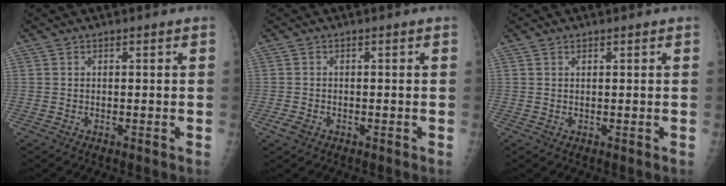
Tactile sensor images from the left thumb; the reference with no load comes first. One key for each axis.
{"total": 1.9, "fx": -1.0, "fy": 1.3, "fz": 1.0, "tx": -0.020, "ty": 0.000, "tz": -0.019}
{"total": 0.6, "fx": 0.4, "fy": 0.4, "fz": 0.2, "tx": 0.001, "ty": -0.002, "tz": 0.006}